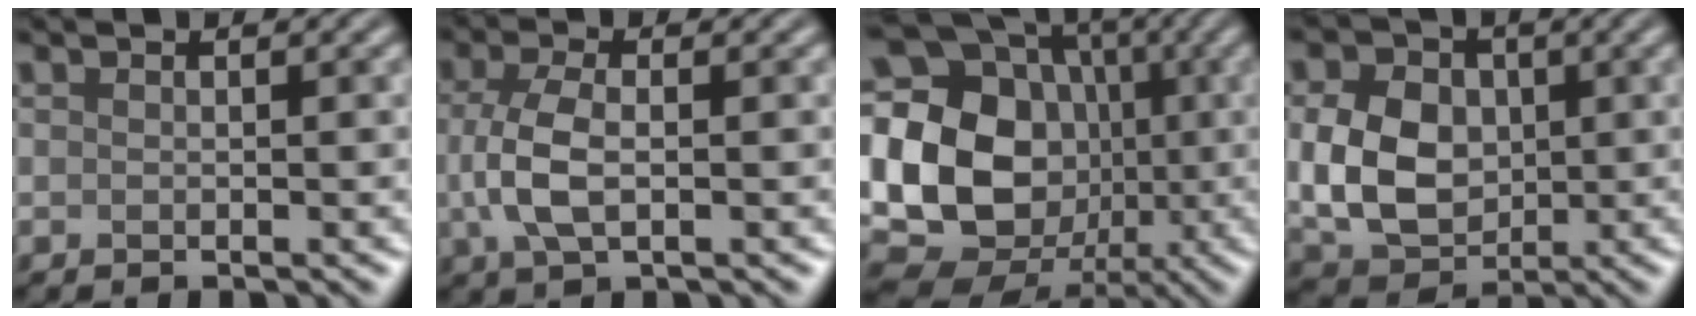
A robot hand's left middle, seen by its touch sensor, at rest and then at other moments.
{"total": 4.1, "force": [-0.3, 1.9, 3.6], "torque": [-0.090, 0.005, -0.005]}
{"total": 21.1, "force": [-0.5, 18.3, 10.4], "torque": [-0.221, 0.027, -0.051]}
{"total": 7.0, "force": [0.2, 5.3, 4.5], "torque": [-0.100, 0.002, 0.005]}